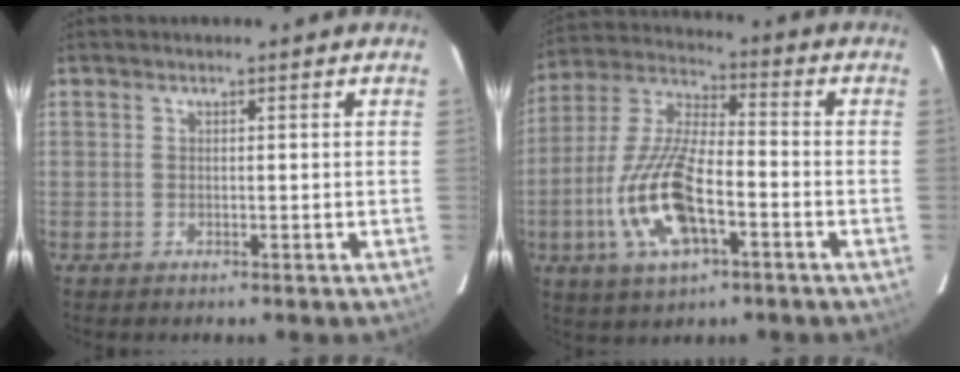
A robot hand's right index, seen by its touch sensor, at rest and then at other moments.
{"total": 16.1, "force": [-5.6, 6.1, 13.8], "torque": [-0.297, -0.008, -0.105]}